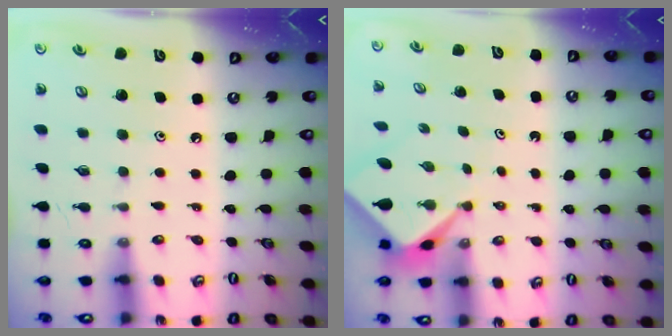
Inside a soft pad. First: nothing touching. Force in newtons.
{"total": 2.3, "press": 2.3, "slide": 0.3}